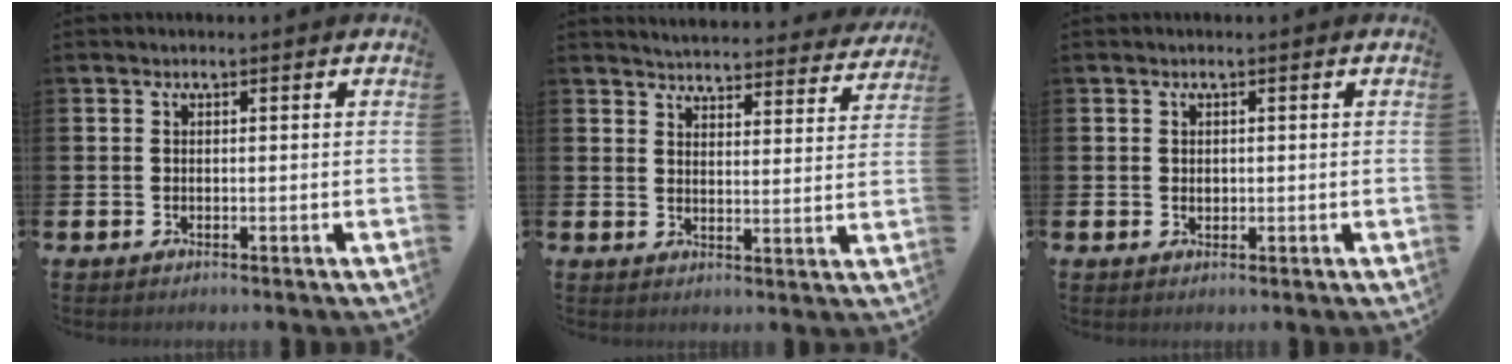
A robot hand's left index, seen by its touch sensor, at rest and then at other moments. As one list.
[{"total": 4.6, "force": [4.6, 0.6, 0.2], "torque": [-0.015, -0.038, 0.078]}, {"total": 0.8, "force": [0.3, 0.6, 0.4], "torque": [0.005, -0.001, 0.002]}]